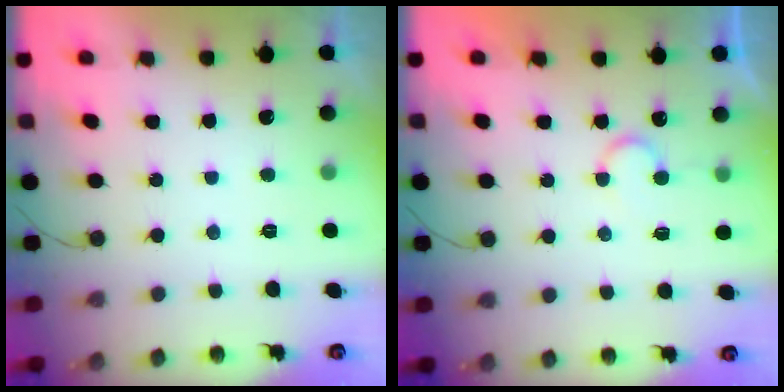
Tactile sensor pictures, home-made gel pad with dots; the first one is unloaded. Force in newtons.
{"total": 5.9, "press": 5.9, "slide": 0.4}